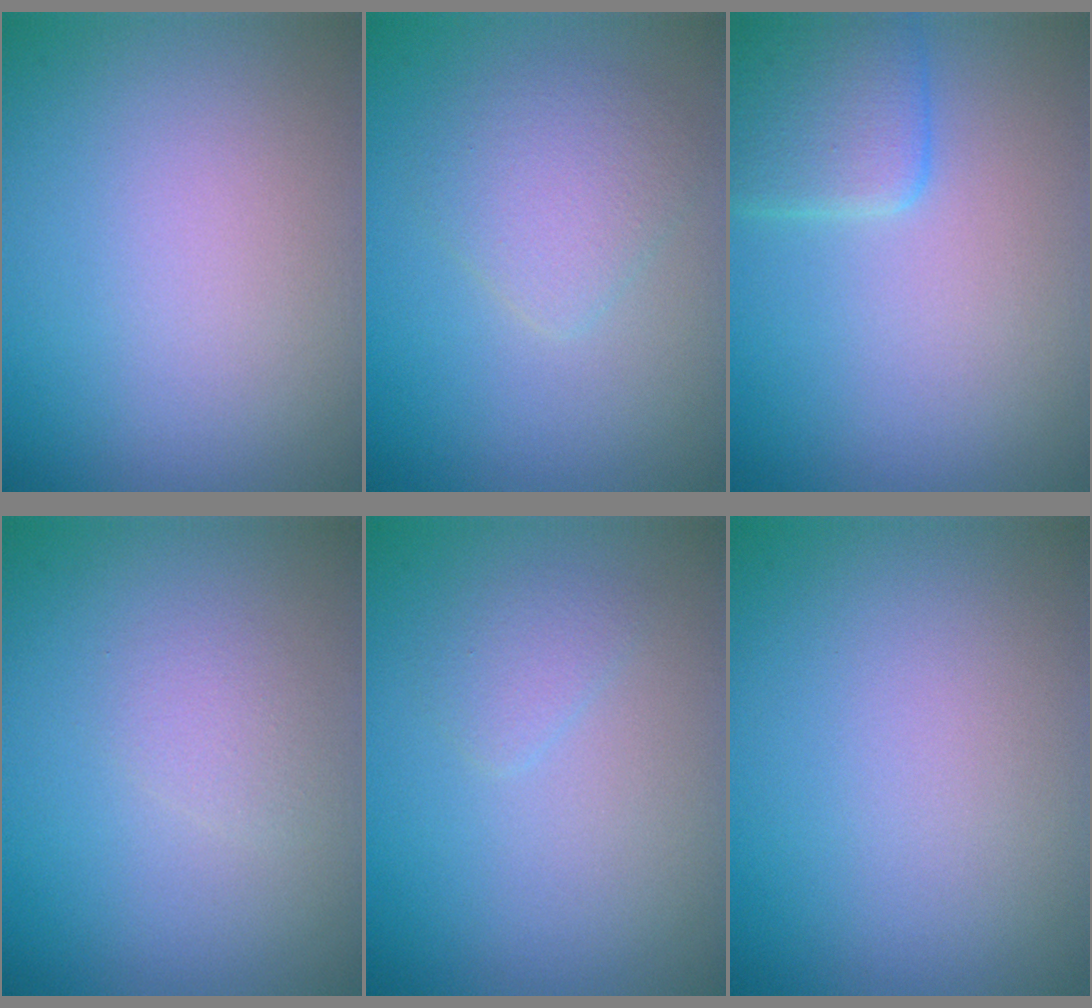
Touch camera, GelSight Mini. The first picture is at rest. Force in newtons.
{"total": 2.6, "press": 2.5, "slide": 0.1}
{"total": 3.6, "press": 3.6, "slide": 0.2}
{"total": 1.1, "press": 1.1, "slide": 0.1}
{"total": 1.1, "press": 1.1, "slide": 0.1}
{"total": 0.0}